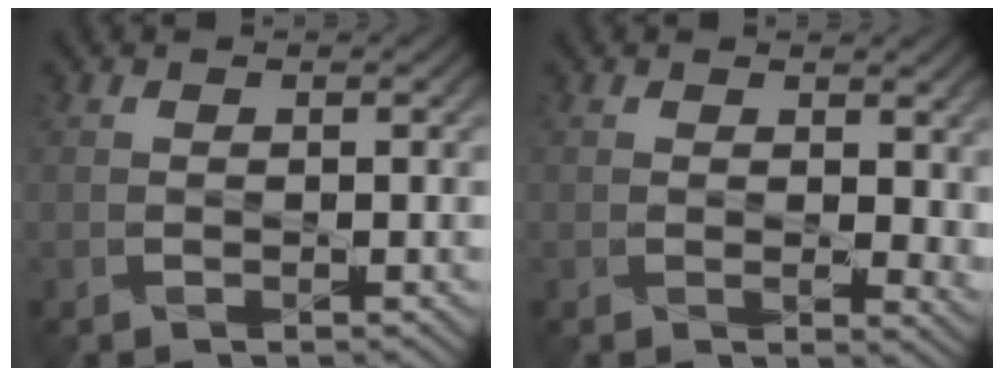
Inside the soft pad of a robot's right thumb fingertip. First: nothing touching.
{"total": 5.1, "force": [0.9, 3.2, 3.9], "torque": [-0.071, -0.010, 0.022]}